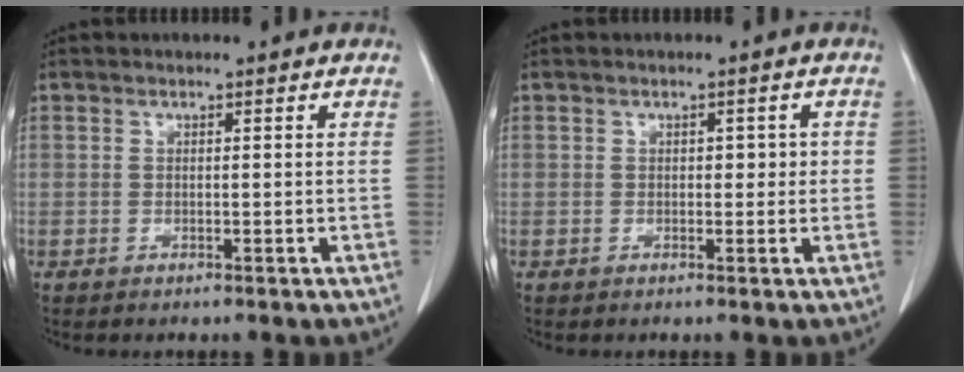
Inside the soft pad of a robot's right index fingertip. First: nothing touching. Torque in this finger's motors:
{"motor_torque": [0.35, -0.14, 0.05, 0.03]}